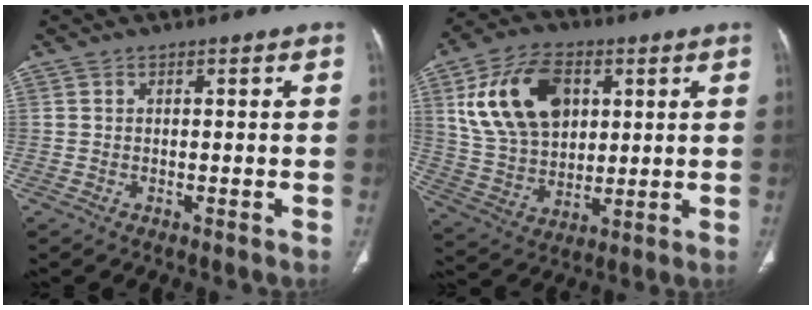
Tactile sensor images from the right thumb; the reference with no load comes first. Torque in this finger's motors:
{"motor_torque": [0.80, 2.30, 0.69, -0.18, 0.26]}